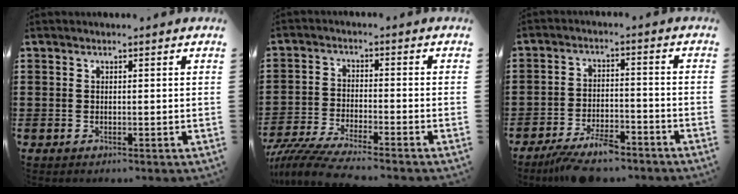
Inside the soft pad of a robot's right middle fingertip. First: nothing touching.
{"total": 5.9, "force": [-5.6, 0.0, 1.9], "torque": [-0.050, -0.013, -0.110]}
{"total": 6.4, "force": [-5.4, 1.5, 3.1], "torque": [-0.058, 0.003, -0.102]}